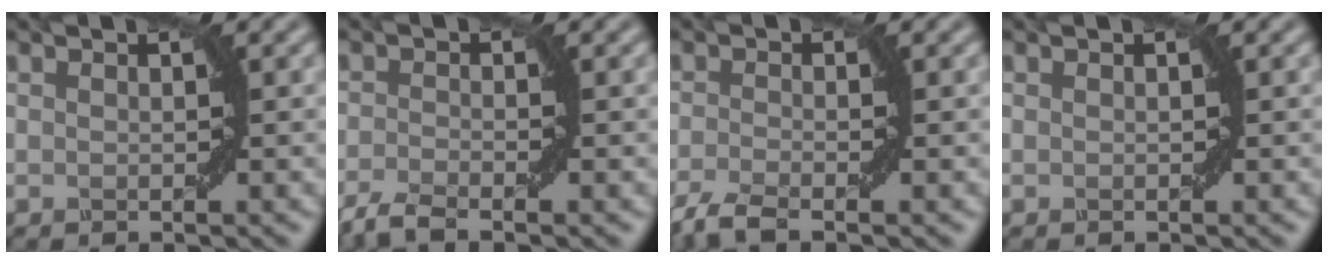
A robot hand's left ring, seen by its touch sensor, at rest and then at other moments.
{"total": 2.5, "force": [-1.8, 0.5, 1.6], "torque": [-0.037, -0.002, -0.045]}
{"total": 2.8, "force": [-1.9, 0.6, 1.9], "torque": [-0.043, -0.003, -0.048]}
{"total": 0.0}